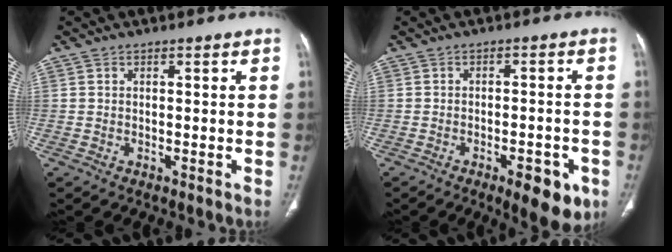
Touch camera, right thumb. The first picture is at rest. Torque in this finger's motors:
{"motor_torque": [0.70, 1.56, -0.11, 0.02, 0.22]}